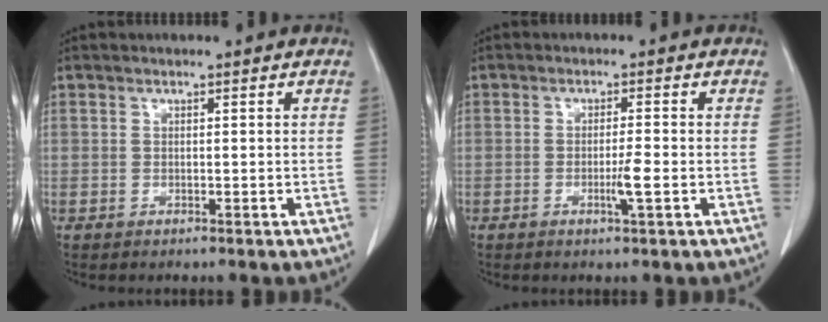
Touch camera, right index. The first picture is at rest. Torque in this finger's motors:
{"motor_torque": [0.44, -0.17, 0.20, 0.08]}